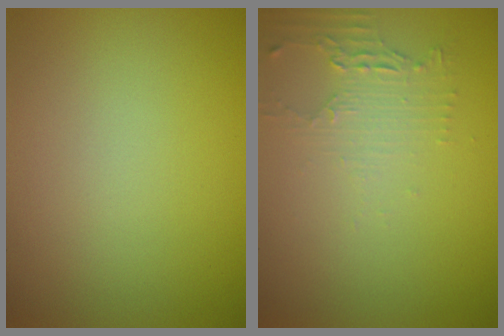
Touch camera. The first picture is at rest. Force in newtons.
{"total": 2.3, "press": 1.6, "slide": 1.6}